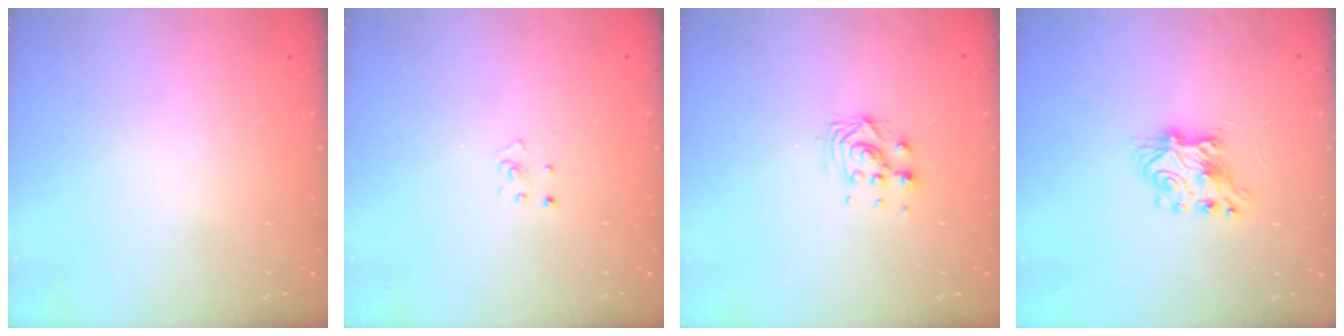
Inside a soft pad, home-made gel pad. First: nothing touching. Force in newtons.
{"total": 2.3, "press": 2.3, "slide": 0.2}
{"total": 6.6, "press": 6.6, "slide": 0.4}
{"total": 7.6, "press": 7.6, "slide": 0.7}